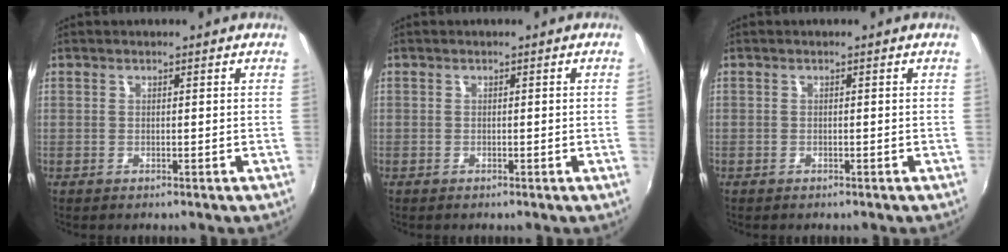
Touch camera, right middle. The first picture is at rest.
{"total": 0.6, "force": [0.0, -0.4, 0.5], "torque": [-0.006, -0.001, -0.001]}
{"total": 0.5, "force": [-0.4, 0.4, 0.0], "torque": [-0.002, 0.002, -0.006]}